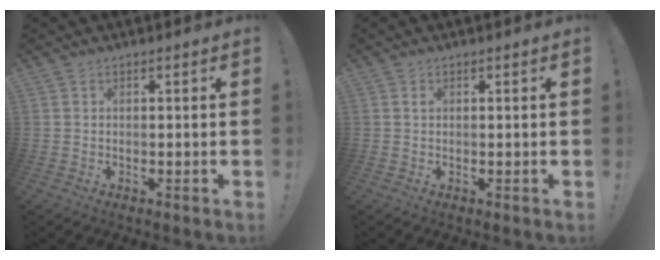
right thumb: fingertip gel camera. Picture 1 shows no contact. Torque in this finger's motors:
{"motor_torque": [-0.02, 0.03, 0.28, 0.10, 0.00]}